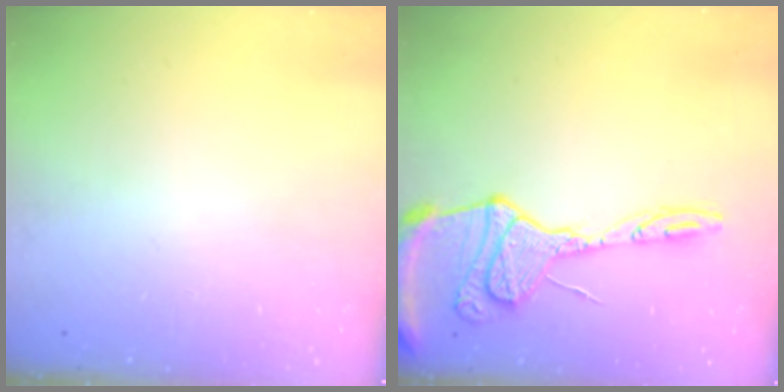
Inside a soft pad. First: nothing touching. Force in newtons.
{"total": 17.5, "press": 17.4, "slide": 1.6}